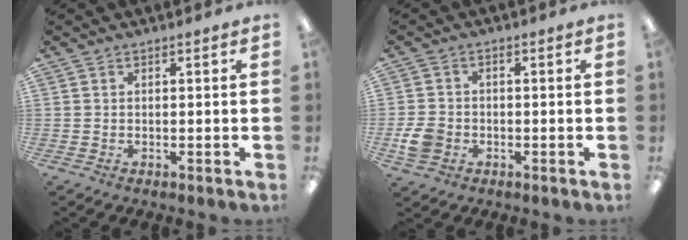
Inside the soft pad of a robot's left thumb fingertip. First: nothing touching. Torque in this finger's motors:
{"motor_torque": [-0.43, 0.49, 0.26, -0.26, 0.03]}